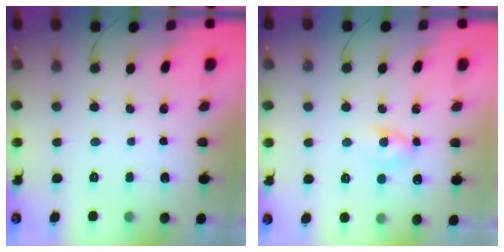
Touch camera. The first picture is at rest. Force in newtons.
{"total": 4.7, "press": 4.6, "slide": 1.0}